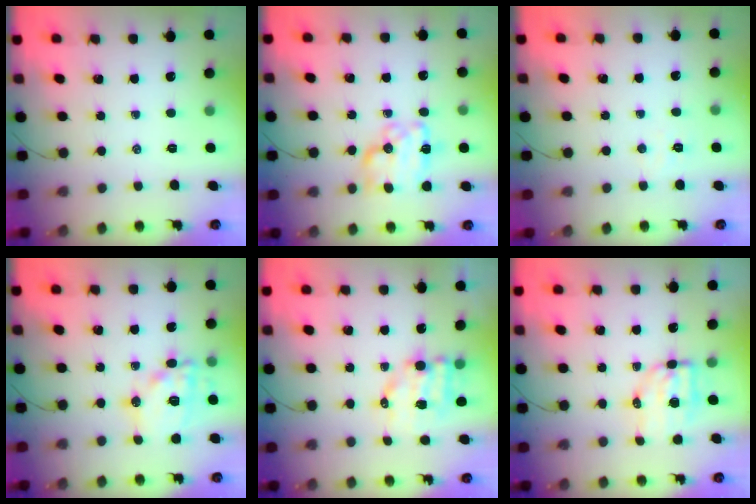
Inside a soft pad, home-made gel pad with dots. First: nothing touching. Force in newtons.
{"total": 11.1, "press": 11.1, "slide": 0.4}
{"total": 3.1, "press": 3.0, "slide": 0.7}
{"total": 15.6, "press": 15.5, "slide": 2.2}
{"total": 8.5, "press": 8.4, "slide": 1.2}
{"total": 7.0, "press": 6.9, "slide": 1.1}